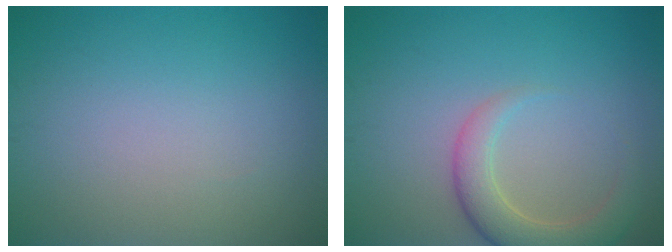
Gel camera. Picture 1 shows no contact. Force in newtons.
{"total": 4.1, "press": 4.0, "slide": 0.6}